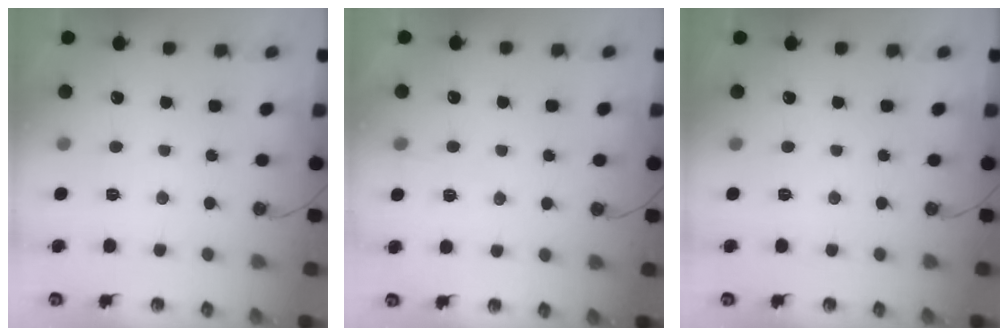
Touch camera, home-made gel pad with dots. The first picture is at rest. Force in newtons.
{"total": 5.0, "press": 2.7, "slide": 4.2}
{"total": 0.0}